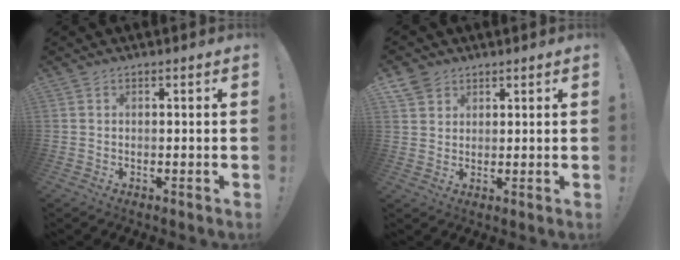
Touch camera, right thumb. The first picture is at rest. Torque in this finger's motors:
{"motor_torque": [0.00, 0.00, -0.09, 0.13, 0.07]}